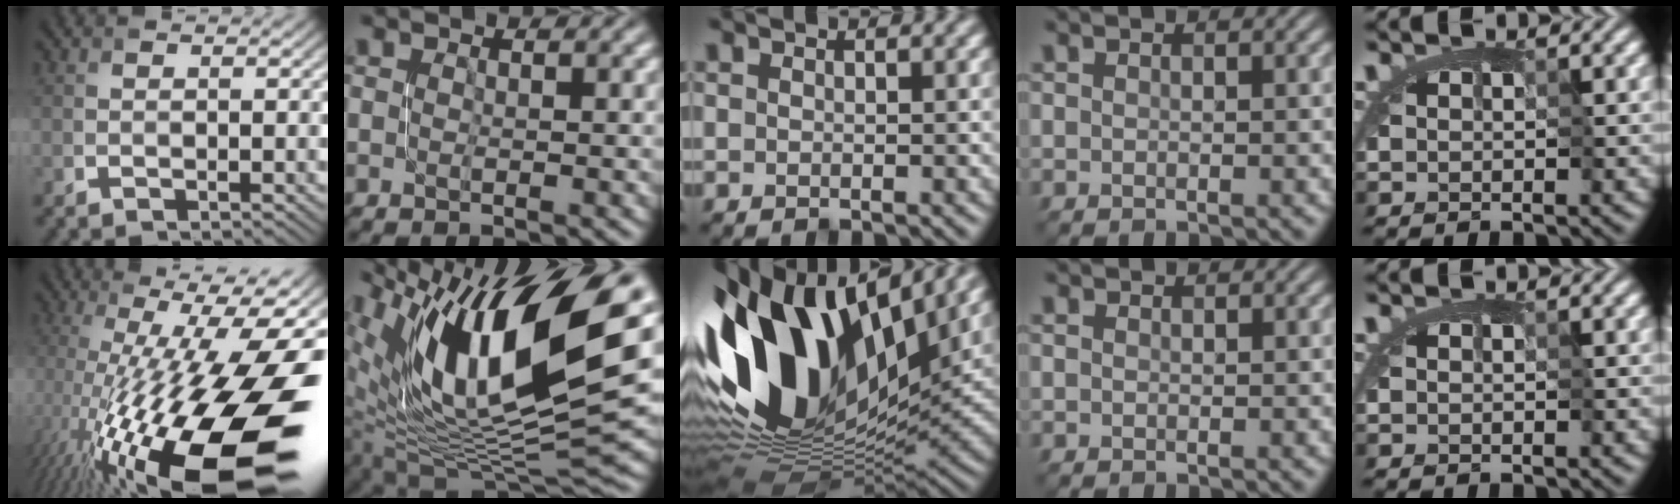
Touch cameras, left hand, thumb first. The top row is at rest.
{"thumb": {"total": 21.4, "force": [-6.2, 6.6, 19.4], "torque": [-0.310, -0.004, -0.107]}, "index": {"total": 15.9, "force": [5.9, 5.7, 13.6], "torque": [-0.243, 0.004, 0.099]}, "middle": {"total": 16.7, "force": [4.6, 9.3, 13.1], "torque": [-0.269, 0.019, 0.059]}, "ring": {"total": 0.7, "force": [0.5, 0.5, 0.2], "torque": [-0.006, 0.001, 0.006]}}